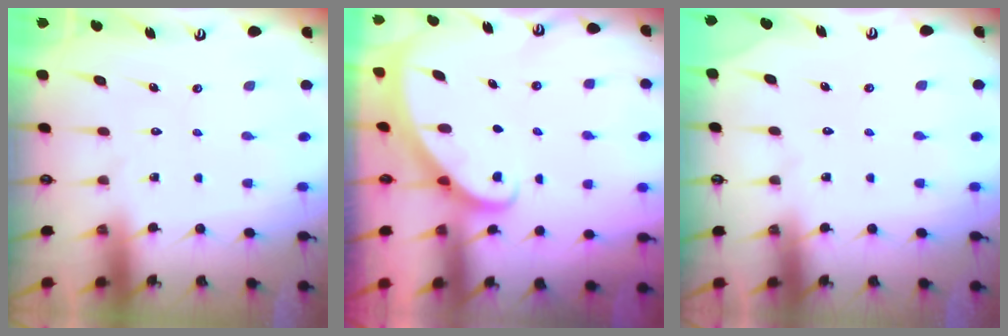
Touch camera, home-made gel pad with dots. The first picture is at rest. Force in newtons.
{"total": 1.3, "press": 1.3, "slide": 0.1}
{"total": 0.0}